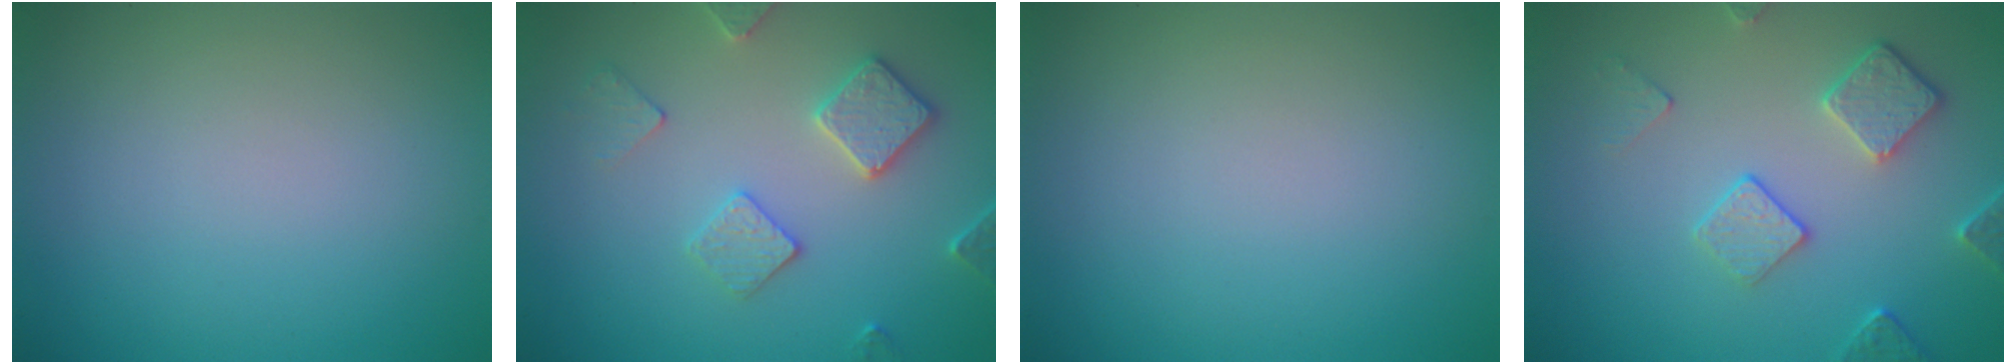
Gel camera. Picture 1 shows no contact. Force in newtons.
{"total": 3.2, "press": 3.2, "slide": 0.6}
{"total": 0.0}
{"total": 3.7, "press": 3.2, "slide": 2.0}